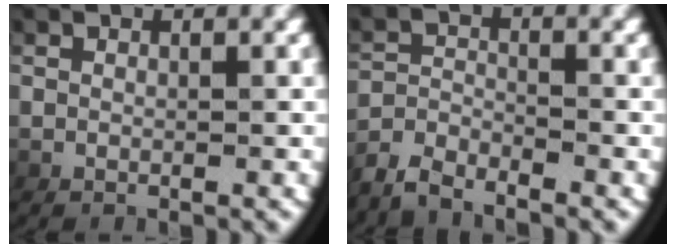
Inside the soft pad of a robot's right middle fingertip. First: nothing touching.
{"total": 3.1, "force": [-3.1, 0.3, 0.5], "torque": [-0.010, -0.002, -0.058]}